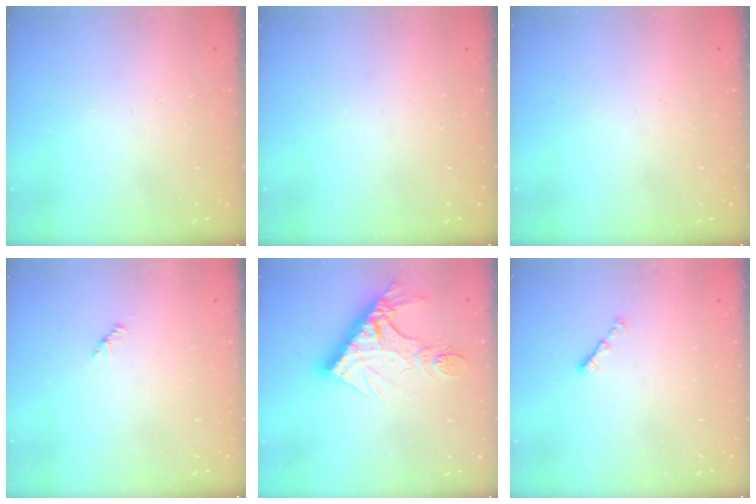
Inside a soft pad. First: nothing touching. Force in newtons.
{"total": 0.0}
{"total": 0.0}
{"total": 1.5, "press": 1.4, "slide": 0.5}
{"total": 13.1, "press": 13.1, "slide": 1.4}
{"total": 1.4, "press": 1.3, "slide": 0.5}